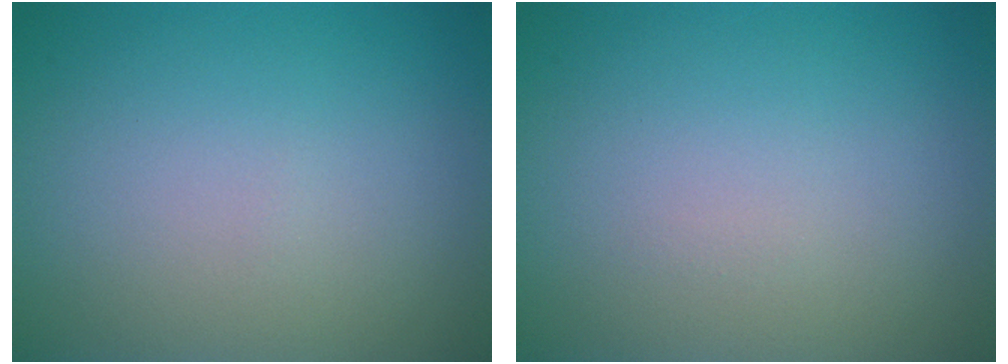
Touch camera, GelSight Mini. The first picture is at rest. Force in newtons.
{"total": 0.0}